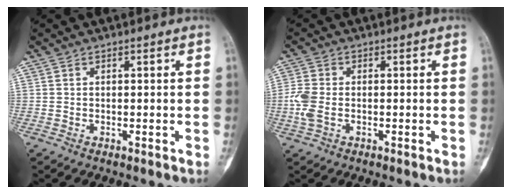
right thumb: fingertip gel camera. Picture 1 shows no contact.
{"total": 4.7, "force": [-1.1, 2.5, 3.8], "torque": [-0.108, 0.006, -0.026]}